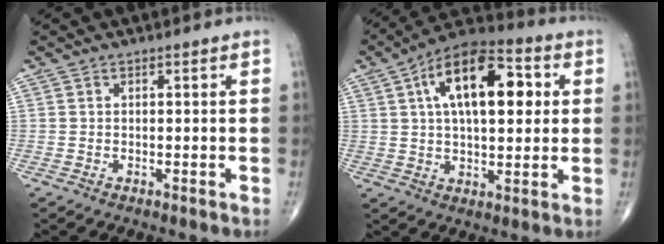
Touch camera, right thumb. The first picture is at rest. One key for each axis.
{"total": 18.0, "fx": 4.6, "fy": 8.8, "fz": 15.0, "tx": -0.219, "ty": 0.017, "tz": 0.066}